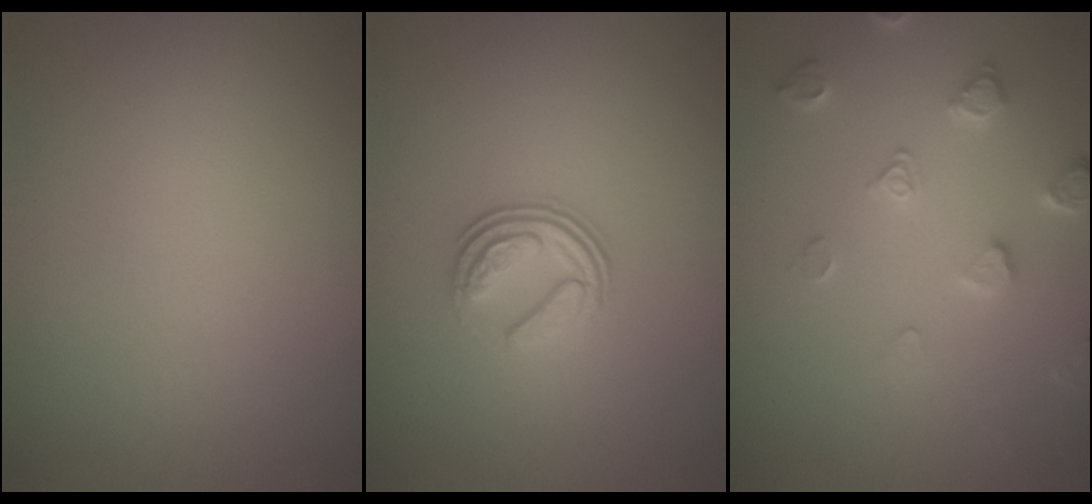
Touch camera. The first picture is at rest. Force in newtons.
{"total": 3.5, "press": 2.5, "slide": 2.4}
{"total": 2.9, "press": 2.8, "slide": 0.7}